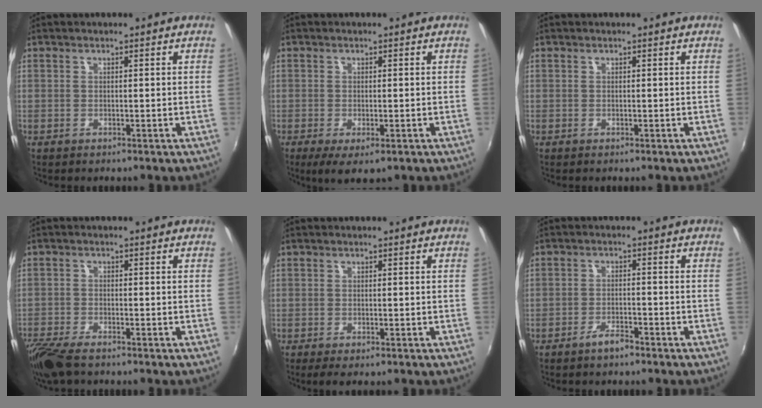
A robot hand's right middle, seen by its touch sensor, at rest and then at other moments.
{"total": 4.9, "force": [-2.4, 1.9, 3.8], "torque": [-0.073, -0.022, -0.034]}
{"total": 0.0}
{"total": 8.1, "force": [-6.4, 1.8, 4.6], "torque": [-0.122, -0.037, -0.123]}
{"total": 2.0, "force": [-1.4, 0.5, 1.4], "torque": [-0.027, -0.010, -0.022]}
{"total": 3.1, "force": [-2.5, 0.8, 1.6], "torque": [-0.040, 0.001, -0.044]}